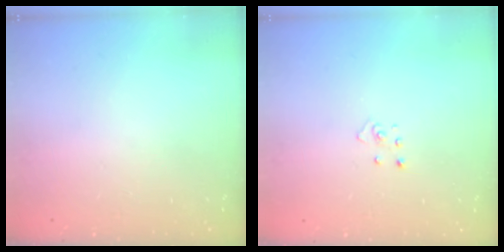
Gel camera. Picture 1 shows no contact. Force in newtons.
{"total": 2.9, "press": 2.9, "slide": 0.2}